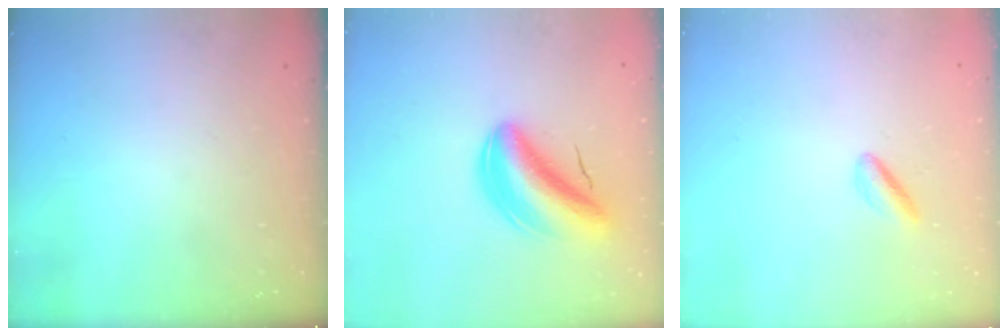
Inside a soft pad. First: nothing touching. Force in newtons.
{"total": 9.1, "press": 8.7, "slide": 2.7}
{"total": 2.0, "press": 1.7, "slide": 1.0}